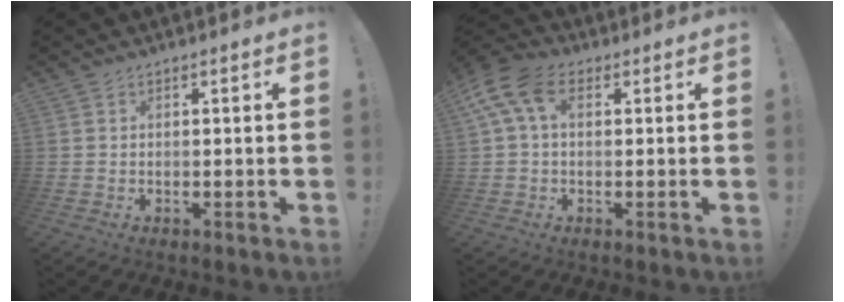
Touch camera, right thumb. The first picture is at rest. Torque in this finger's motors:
{"motor_torque": [0.39, 0.56, 1.00, 0.13, 0.35]}